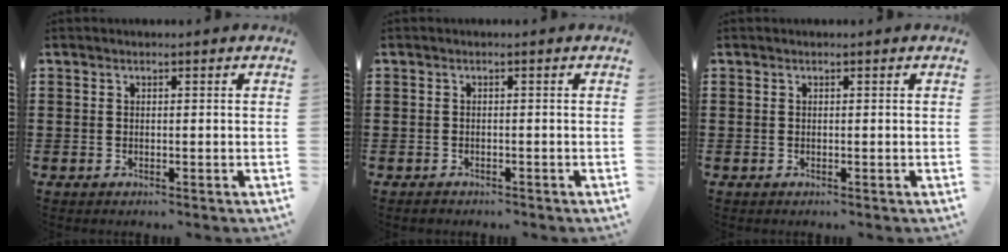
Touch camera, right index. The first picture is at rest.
{"total": 0.8, "force": [-0.8, 0.2, 0.0], "torque": [-0.003, 0.000, -0.018]}
{"total": 0.0}